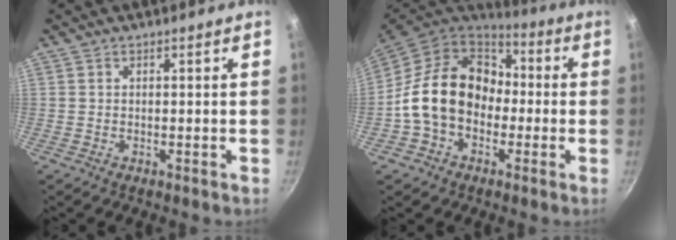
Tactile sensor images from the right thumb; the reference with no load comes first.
{"total": 17.9, "force": [-1.5, 14.0, 11.1], "torque": [-0.160, 0.051, -0.036]}